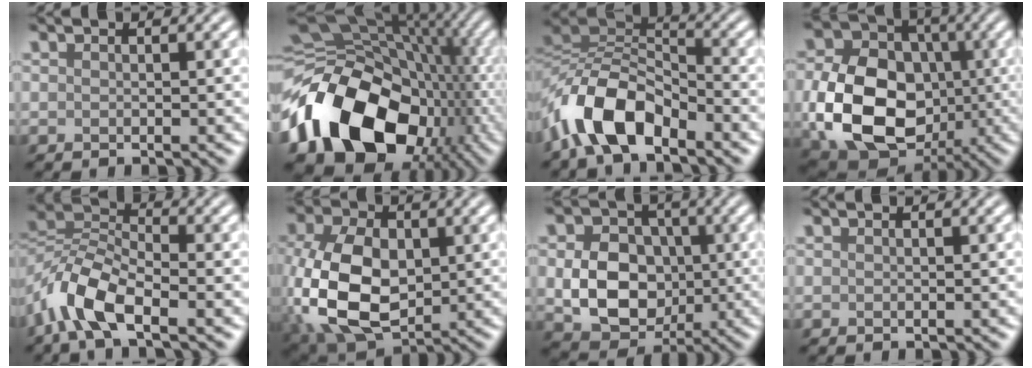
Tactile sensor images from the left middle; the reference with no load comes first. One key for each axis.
{"total": 15.5, "fx": -5.2, "fy": 10.8, "fz": 9.8, "tx": -0.171, "ty": -0.008, "tz": -0.095}
{"total": 8.3, "fx": -4.6, "fy": 4.0, "fz": 5.6, "tx": -0.112, "ty": 0.006, "tz": -0.098}
{"total": 11.8, "fx": -2.1, "fy": 9.0, "fz": 7.4, "tx": -0.151, "ty": -0.009, "tz": -0.041}
{"total": 6.7, "fx": -3.6, "fy": 2.9, "fz": 4.8, "tx": -0.099, "ty": 0.007, "tz": -0.085}
{"total": 12.6, "fx": -0.7, "fy": 8.5, "fz": 9.3, "tx": -0.225, "ty": -0.013, "tz": -0.007}
{"total": 7.7, "fx": -0.5, "fy": 6.2, "fz": 4.6, "tx": -0.093, "ty": -0.005, "tz": -0.006}
{"total": 0.0}